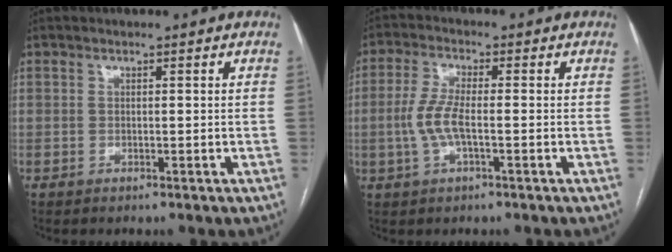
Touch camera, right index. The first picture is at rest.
{"total": 5.5, "force": [-1.0, 1.3, 5.3], "torque": [-0.125, 0.004, -0.022]}